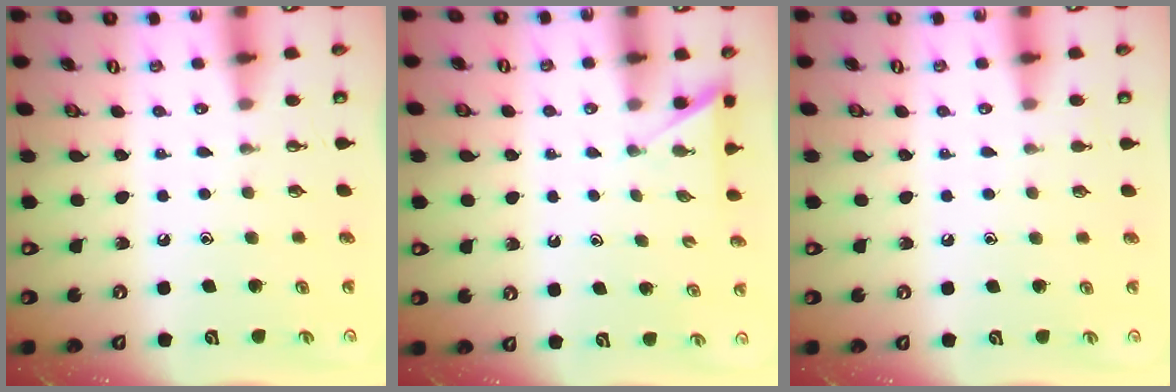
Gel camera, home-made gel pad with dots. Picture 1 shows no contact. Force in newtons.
{"total": 2.5, "press": 2.5, "slide": 0.2}
{"total": 2.8, "press": 2.8, "slide": 0.2}